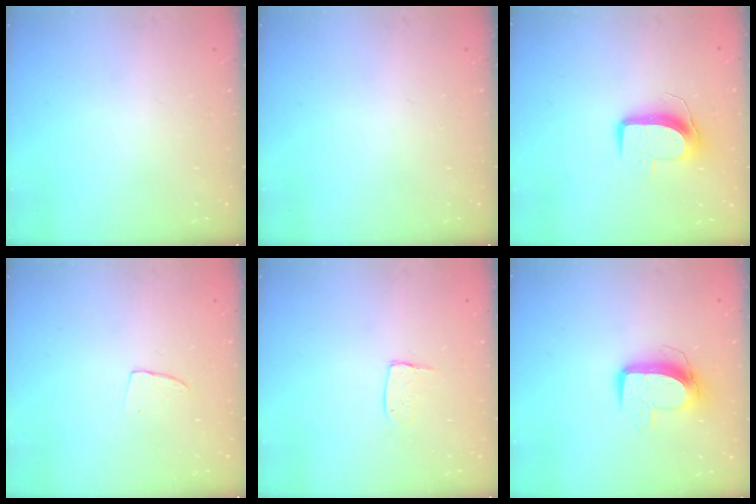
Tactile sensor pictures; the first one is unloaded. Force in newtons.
{"total": 0.0}
{"total": 9.5, "press": 9.5, "slide": 0.3}
{"total": 2.9, "press": 2.9, "slide": 0.2}
{"total": 5.2, "press": 5.2, "slide": 0.4}
{"total": 10.2, "press": 10.2, "slide": 0.6}